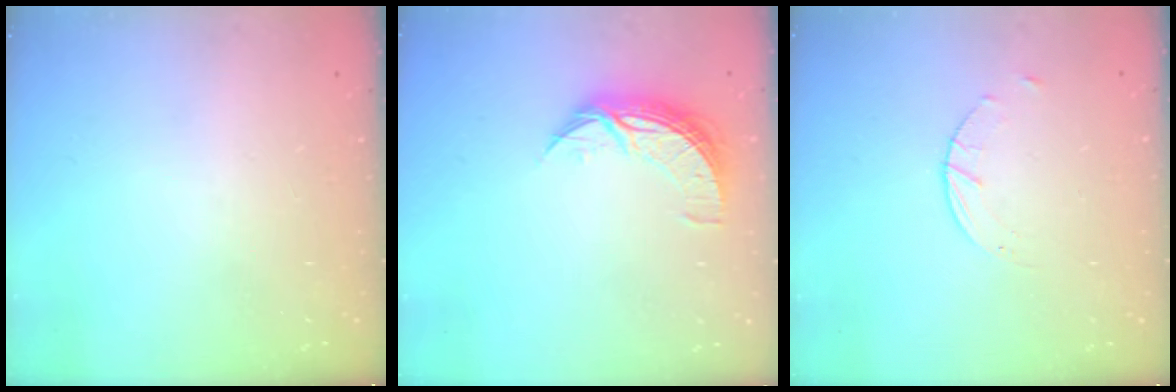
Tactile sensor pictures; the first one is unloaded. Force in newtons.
{"total": 8.3, "press": 8.3, "slide": 0.5}
{"total": 3.0, "press": 3.0, "slide": 0.4}